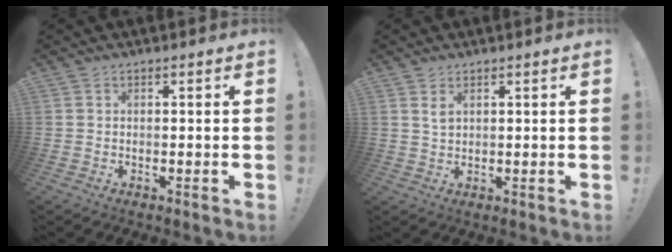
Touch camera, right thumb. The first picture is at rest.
{"total": 2.3, "force": [1.3, 1.2, 1.5], "torque": [-0.024, -0.005, 0.022]}